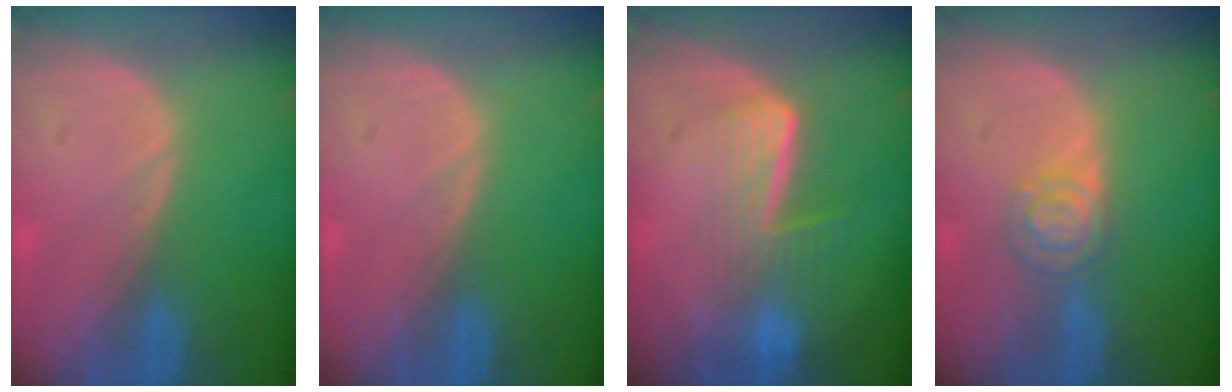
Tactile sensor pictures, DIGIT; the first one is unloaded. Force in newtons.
{"total": 0.0}
{"total": 6.6, "press": 5.5, "slide": 3.6}
{"total": 4.7, "press": 4.1, "slide": 2.3}